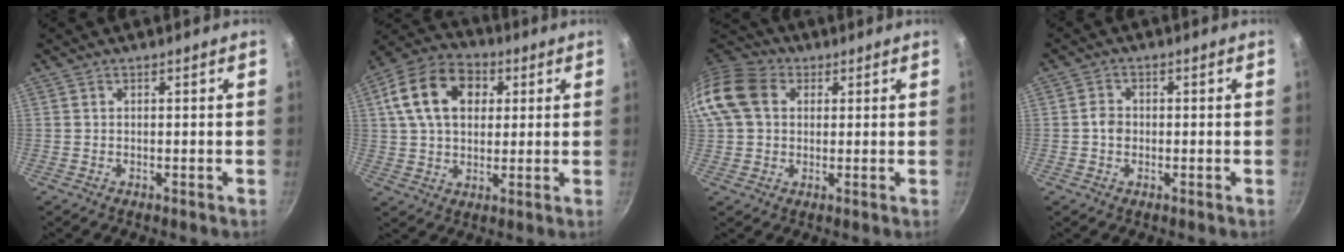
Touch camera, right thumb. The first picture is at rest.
{"total": 15.5, "force": [4.3, 10.9, 10.2], "torque": [-0.163, 0.014, 0.059]}
{"total": 13.4, "force": [3.0, 10.5, 7.7], "torque": [-0.147, 0.022, 0.039]}
{"total": 2.7, "force": [-0.2, 2.3, 1.4], "torque": [-0.018, 0.009, -0.007]}